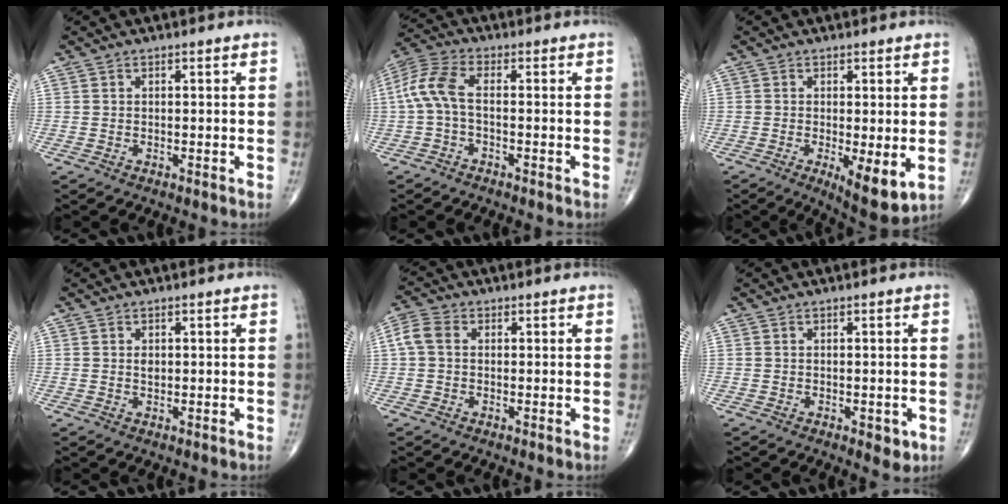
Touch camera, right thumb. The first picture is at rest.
{"total": 7.1, "force": [-0.6, 3.0, 6.4], "torque": [-0.157, 0.026, -0.020]}
{"total": 7.5, "force": [-1.4, 2.4, 7.0], "torque": [-0.102, -0.023, -0.018]}
{"total": 1.3, "force": [0.2, 0.8, 0.9], "torque": [-0.012, 0.000, 0.004]}
{"total": 4.2, "force": [0.4, 3.0, 2.8], "torque": [-0.068, 0.014, 0.001]}
{"total": 2.7, "force": [-0.8, 1.3, 2.2], "torque": [-0.016, -0.003, -0.006]}